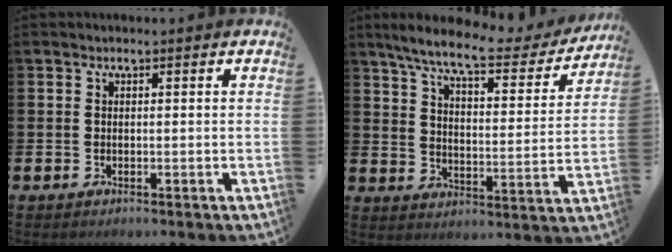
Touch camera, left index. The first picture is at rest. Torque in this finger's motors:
{"motor_torque": [1.06, -1.08, 0.76, 0.21]}